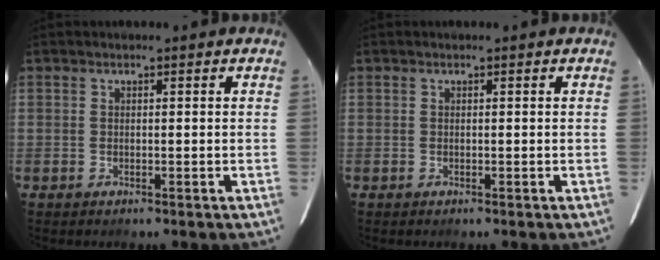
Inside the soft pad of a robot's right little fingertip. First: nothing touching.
{"total": 0.0}